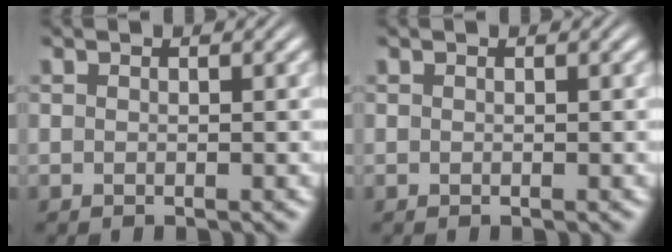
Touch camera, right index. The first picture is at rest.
{"total": 0.0}